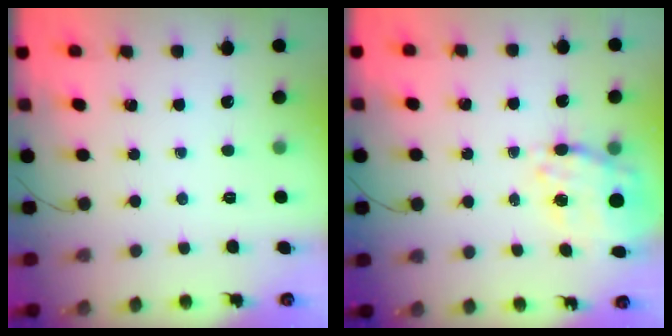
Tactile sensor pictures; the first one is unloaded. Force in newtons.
{"total": 8.6, "press": 7.7, "slide": 3.8}